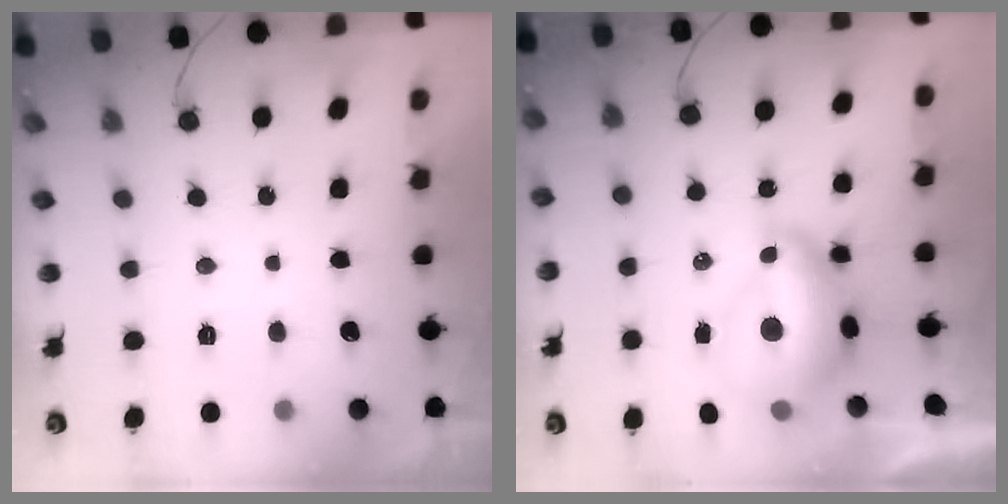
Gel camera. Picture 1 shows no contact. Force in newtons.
{"total": 11.8, "press": 11.7, "slide": 1.3}